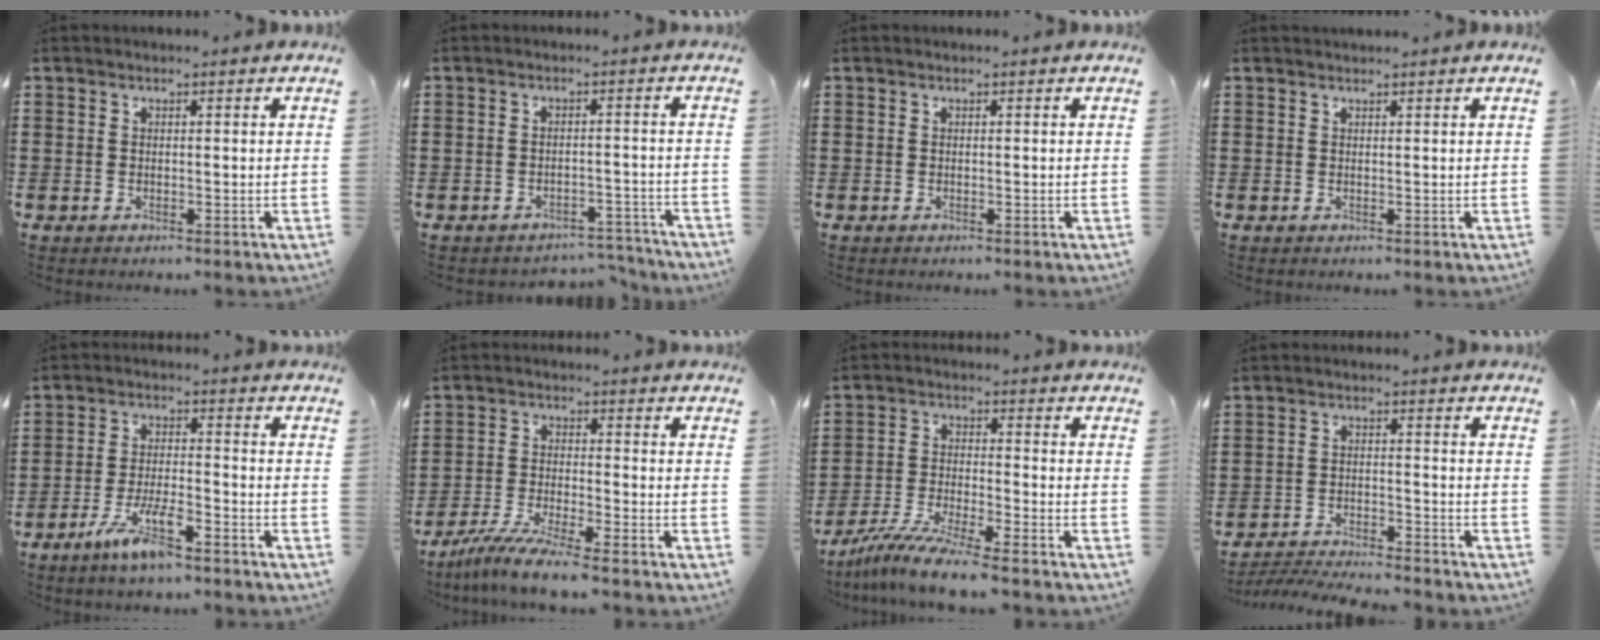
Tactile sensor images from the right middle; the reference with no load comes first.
{"total": 2.4, "force": [-2.4, 0.3, 0.2], "torque": [-0.006, 0.003, -0.051]}
{"total": 0.0}
{"total": 0.6, "force": [0.6, 0.0, 0.0], "torque": [-0.002, -0.002, 0.012]}
{"total": 7.0, "force": [-4.6, 1.5, 5.1], "torque": [-0.107, -0.003, -0.087]}
{"total": 5.8, "force": [-4.9, -0.6, 3.0], "torque": [-0.071, -0.022, -0.096]}
{"total": 7.5, "force": [-6.5, -0.4, 3.6], "torque": [-0.075, -0.011, -0.125]}
{"total": 3.8, "force": [-3.7, 0.0, 0.8], "torque": [-0.021, -0.001, -0.079]}